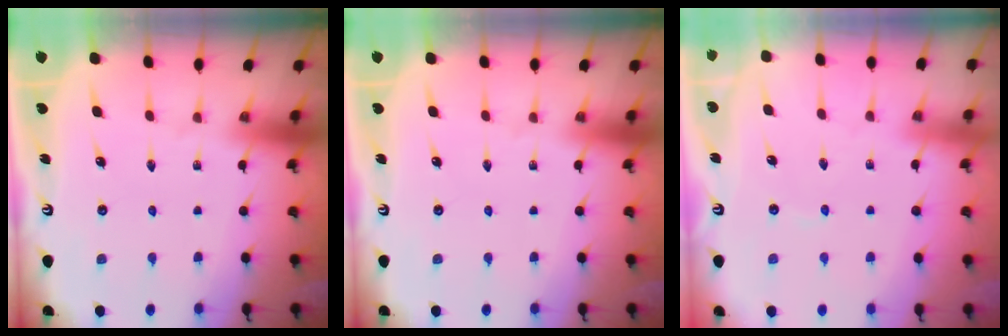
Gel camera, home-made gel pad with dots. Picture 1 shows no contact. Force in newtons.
{"total": 0.0}
{"total": 1.6, "press": 1.6, "slide": 0.3}